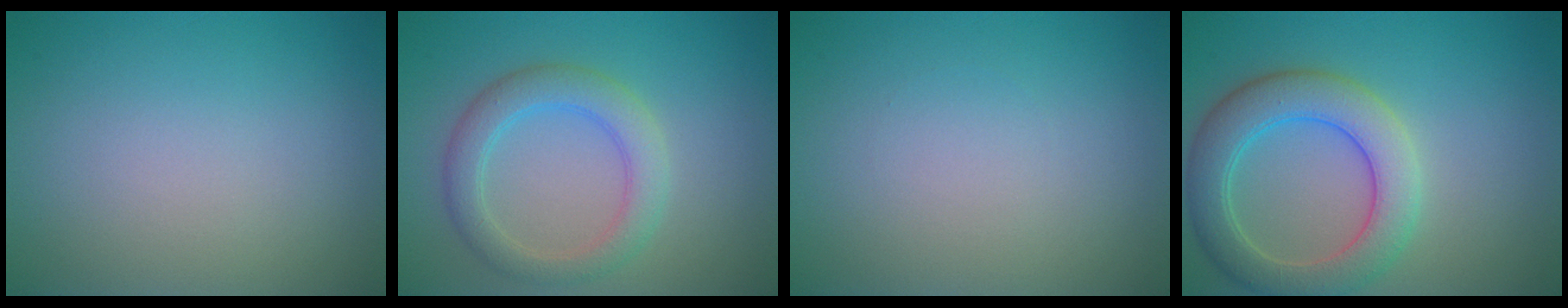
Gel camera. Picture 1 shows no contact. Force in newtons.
{"total": 3.8, "press": 3.8, "slide": 0.3}
{"total": 0.0}
{"total": 6.0, "press": 6.0, "slide": 0.3}